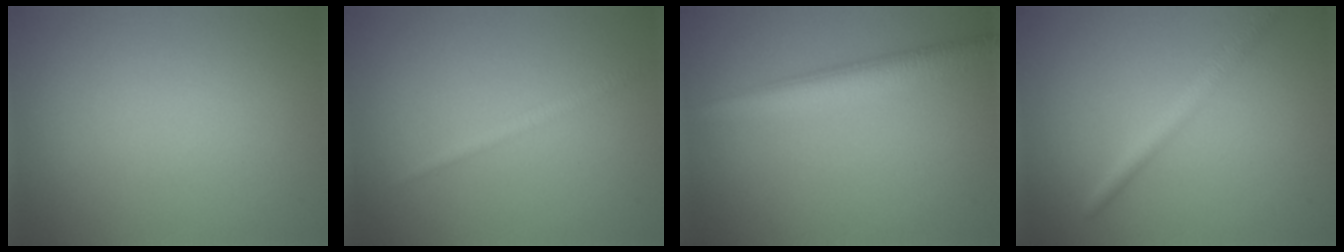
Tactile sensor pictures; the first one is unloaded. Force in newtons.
{"total": 1.2, "press": 1.2, "slide": 0.1}
{"total": 4.0, "press": 4.0, "slide": 0.2}
{"total": 2.5, "press": 2.5, "slide": 0.0}